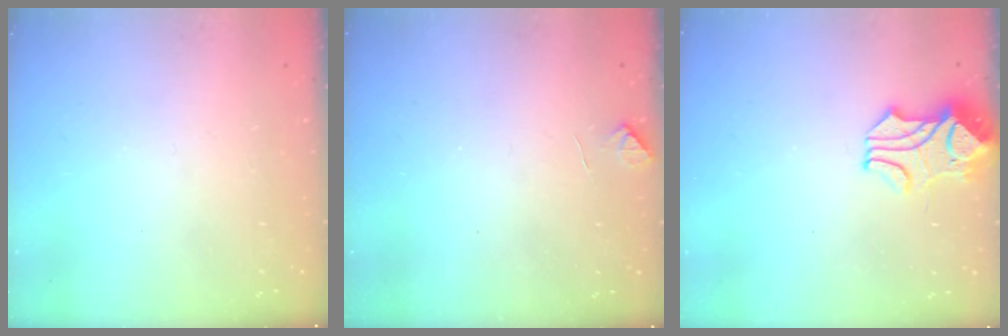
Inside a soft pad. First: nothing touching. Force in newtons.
{"total": 4.0, "press": 3.9, "slide": 0.6}
{"total": 2.1, "press": 1.9, "slide": 1.0}